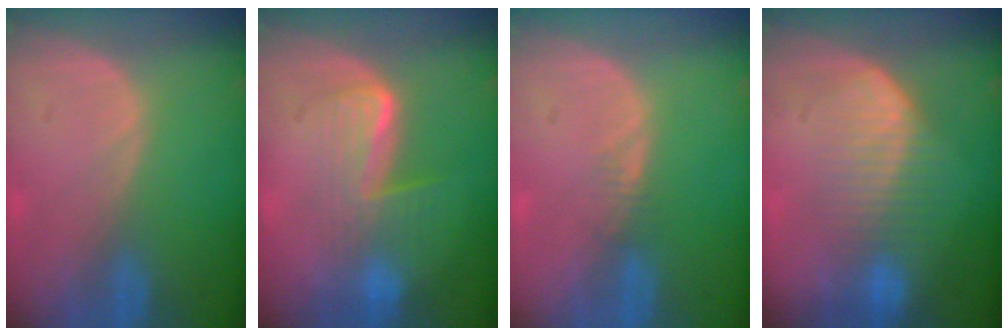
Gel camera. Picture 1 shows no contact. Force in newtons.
{"total": 6.6, "press": 6.3, "slide": 1.9}
{"total": 1.3, "press": 1.2, "slide": 0.2}
{"total": 6.8, "press": 6.7, "slide": 1.4}